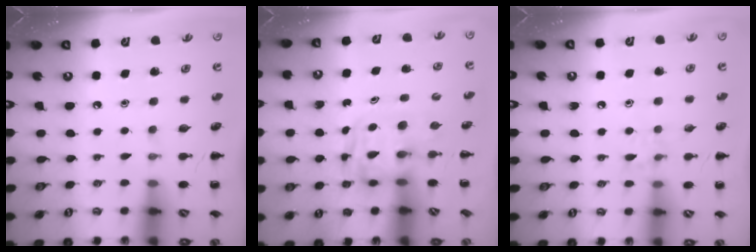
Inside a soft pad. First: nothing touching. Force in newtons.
{"total": 2.7, "press": 2.7, "slide": 0.2}
{"total": 6.9, "press": 6.6, "slide": 1.8}